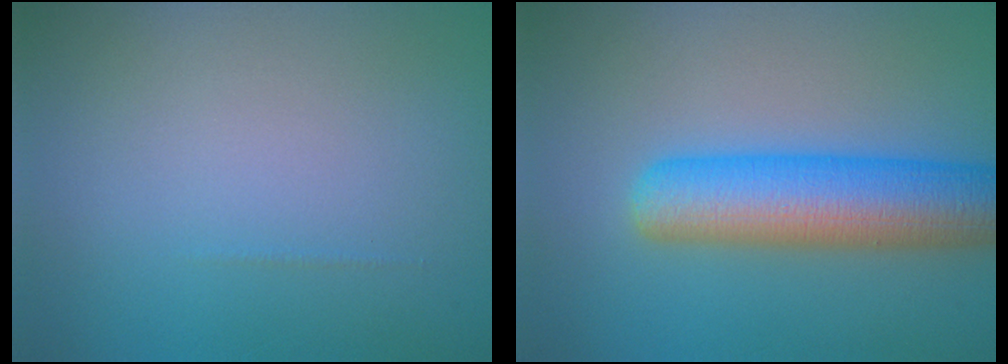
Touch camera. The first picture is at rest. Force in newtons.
{"total": 7.9, "press": 7.9, "slide": 0.2}